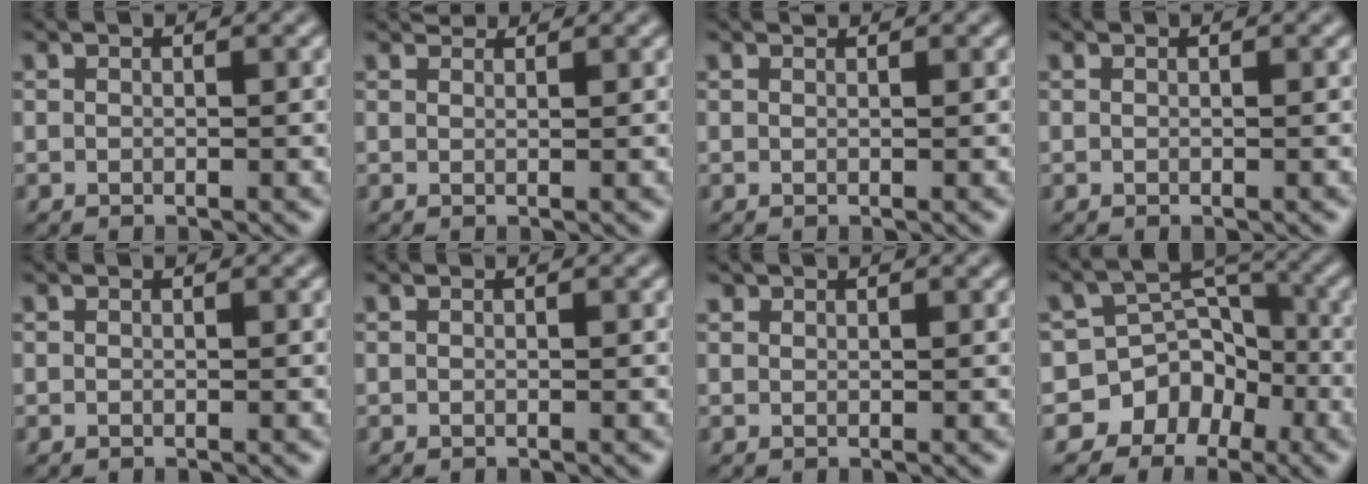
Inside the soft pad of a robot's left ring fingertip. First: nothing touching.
{"total": 1.8, "force": [1.7, 0.4, 0.4], "torque": [-0.018, -0.001, 0.022]}
{"total": 0.5, "force": [0.5, 0.0, 0.0], "torque": [-0.004, -0.003, 0.008]}
{"total": 0.0}
{"total": 0.0}
{"total": 0.0}
{"total": 0.6, "force": [0.6, 0.2, 0.0], "torque": [0.001, 0.000, 0.012]}
{"total": 9.3, "force": [-5.6, 7.4, 1.1], "torque": [0.007, 0.007, -0.101]}